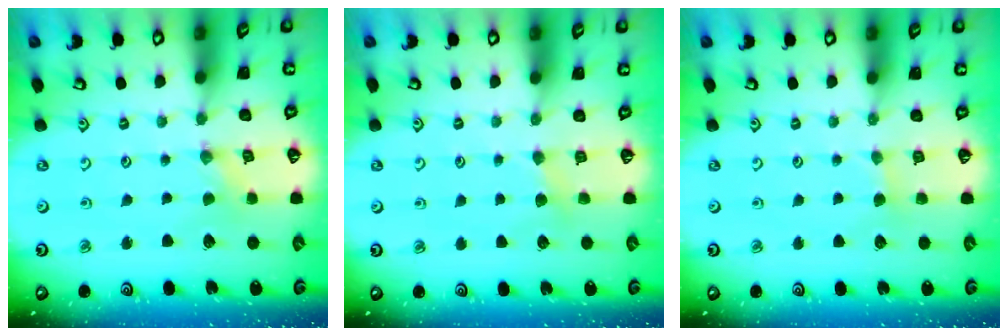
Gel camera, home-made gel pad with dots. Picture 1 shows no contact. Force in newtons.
{"total": 3.7, "press": 3.6, "slide": 0.4}
{"total": 2.1, "press": 2.0, "slide": 0.3}